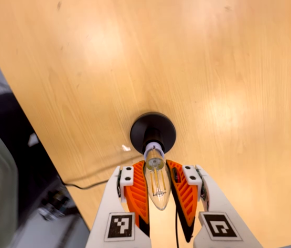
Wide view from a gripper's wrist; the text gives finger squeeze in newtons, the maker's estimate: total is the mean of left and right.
{"total": 16.3, "left": 15.9, "right": 16.8}